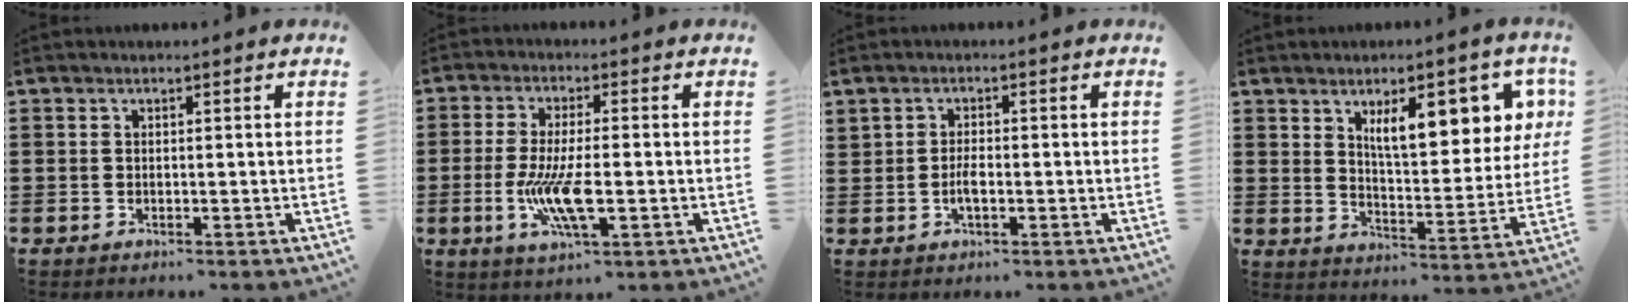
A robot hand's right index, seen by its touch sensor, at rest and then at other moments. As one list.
[{"total": 8.6, "force": [-2.0, 2.2, 8.1], "torque": [-0.169, -0.017, -0.035]}, {"total": 2.2, "force": [-0.6, 0.8, 2.0], "torque": [-0.045, -0.005, -0.012]}, {"total": 10.3, "force": [5.1, 3.9, 8.1], "torque": [-0.129, -0.011, 0.081]}]